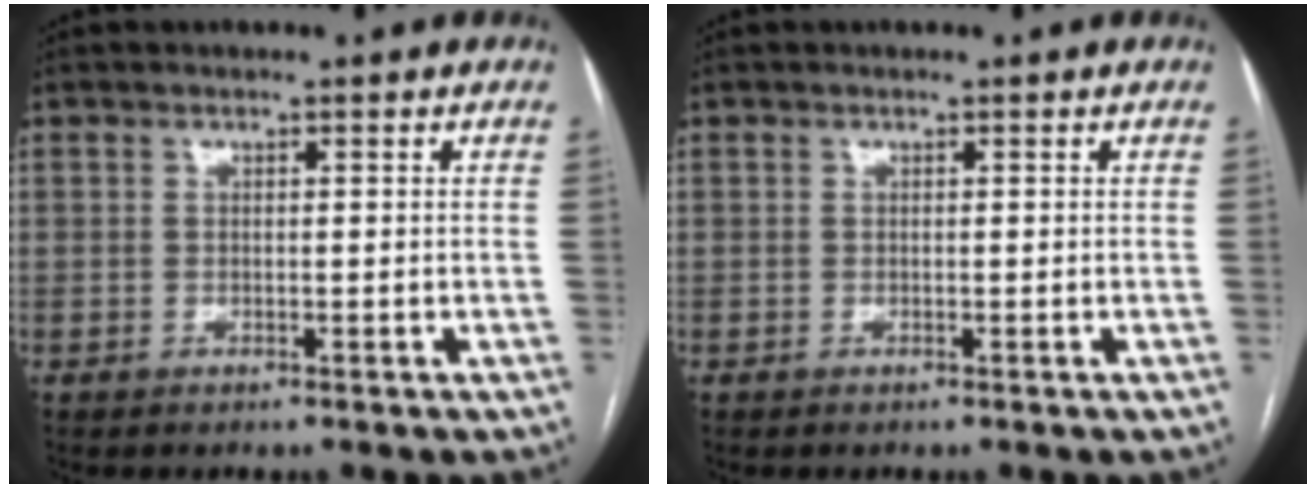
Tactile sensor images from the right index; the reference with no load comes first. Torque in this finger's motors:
{"motor_torque": [0.00, 0.00, 0.00, 0.00]}